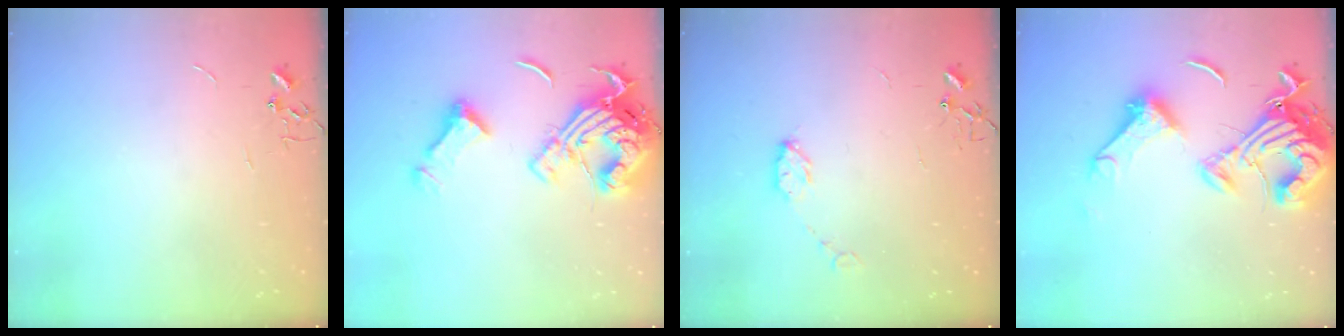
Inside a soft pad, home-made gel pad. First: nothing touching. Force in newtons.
{"total": 18.2, "press": 18.1, "slide": 2.1}
{"total": 5.1, "press": 5.1, "slide": 0.5}
{"total": 20.7, "press": 20.6, "slide": 1.8}